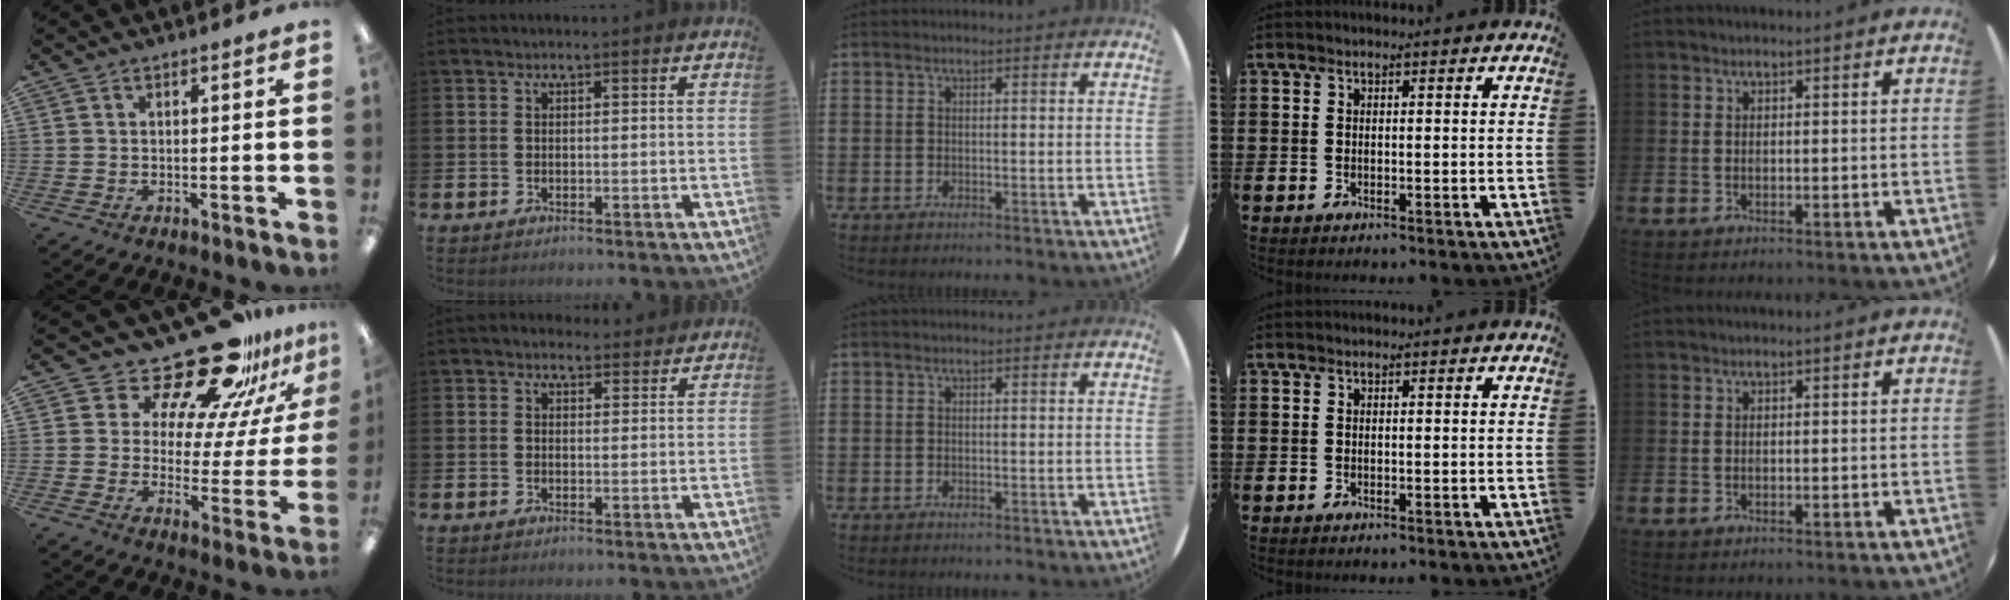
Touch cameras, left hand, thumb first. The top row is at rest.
{"thumb": {"total": 22.3, "force": [17.9, 8.2, 10.4], "torque": [-0.161, -0.130, 0.299]}, "index": {"total": 2.2, "force": [2.0, 1.1, 0.1], "torque": [0.014, -0.008, 0.030]}}